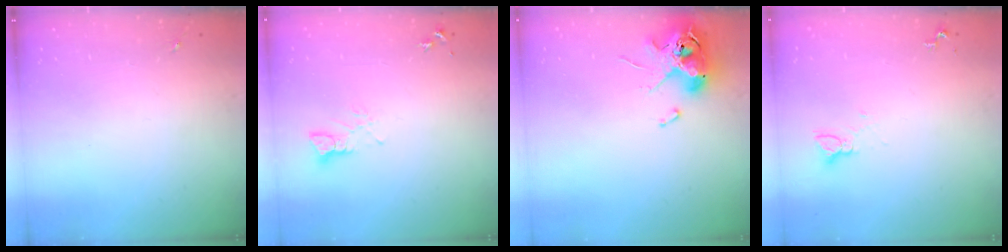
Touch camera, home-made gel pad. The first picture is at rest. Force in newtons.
{"total": 3.1, "press": 3.1, "slide": 0.3}
{"total": 11.6, "press": 11.4, "slide": 2.0}
{"total": 2.8, "press": 2.8, "slide": 0.1}